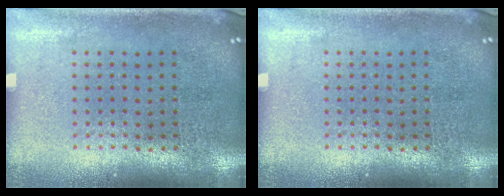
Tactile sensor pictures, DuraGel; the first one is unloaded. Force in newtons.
{"total": 0.0}